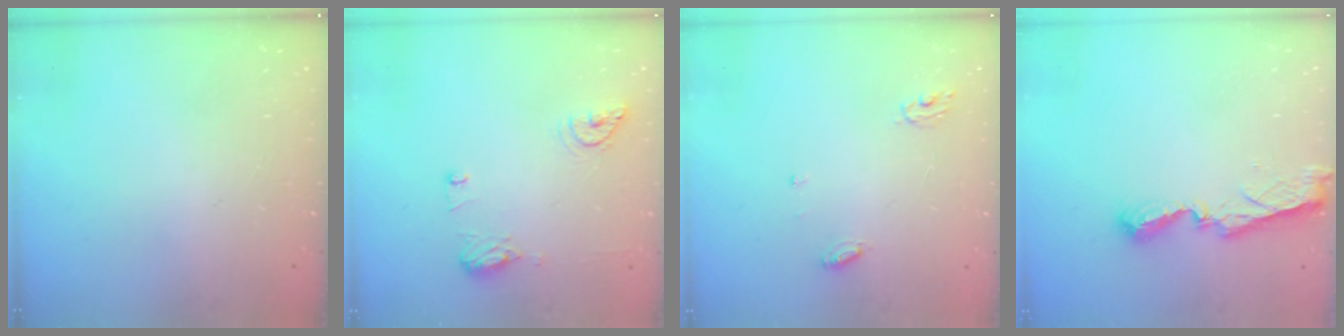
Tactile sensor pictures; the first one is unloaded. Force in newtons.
{"total": 12.8, "press": 10.6, "slide": 7.2}
{"total": 5.1, "press": 5.1, "slide": 0.4}
{"total": 7.8, "press": 7.8, "slide": 0.5}